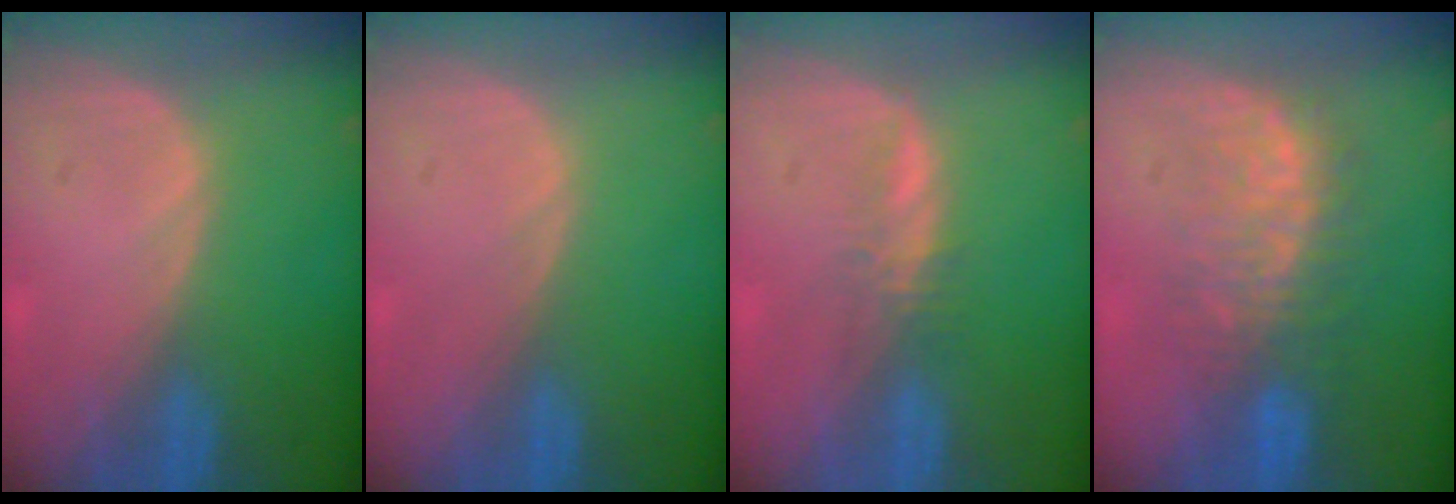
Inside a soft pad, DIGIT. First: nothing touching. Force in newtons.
{"total": 0.0}
{"total": 2.0, "press": 1.8, "slide": 0.6}
{"total": 7.8, "press": 7.7, "slide": 1.3}